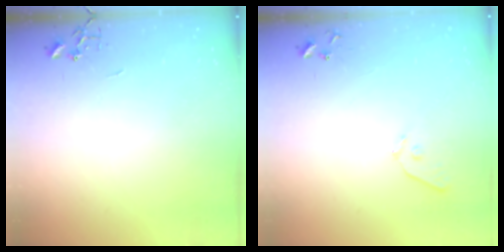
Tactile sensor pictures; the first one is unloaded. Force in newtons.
{"total": 7.4, "press": 7.4, "slide": 0.6}